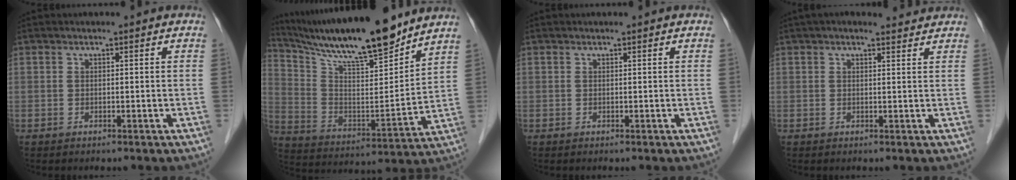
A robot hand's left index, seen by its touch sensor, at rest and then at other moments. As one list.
[{"total": 19.5, "force": [16.7, 1.8, 9.9], "torque": [-0.179, -0.007, 0.292]}, {"total": 0.0}, {"total": 4.5, "force": [3.9, 1.3, 1.8], "torque": [-0.025, 0.026, 0.049]}]